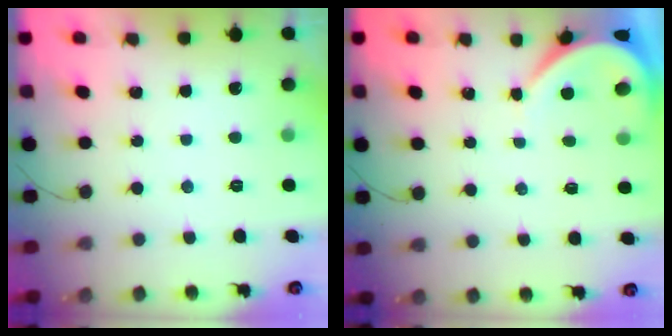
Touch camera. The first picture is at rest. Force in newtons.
{"total": 3.5, "press": 3.4, "slide": 0.5}